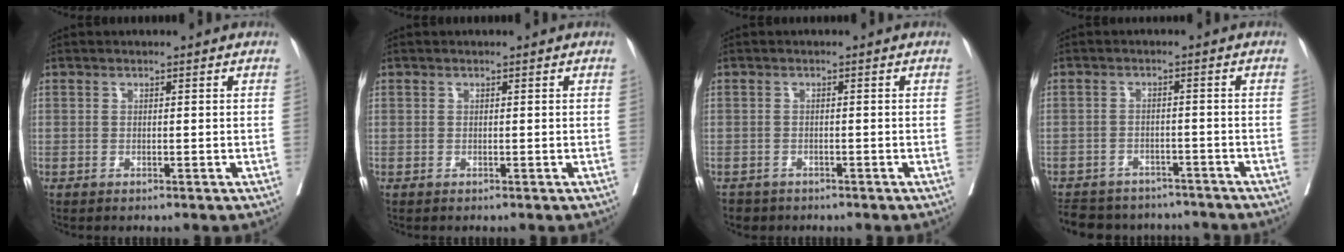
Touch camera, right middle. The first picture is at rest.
{"total": 0.0}
{"total": 3.0, "force": [-2.5, 1.7, 0.3], "torque": [-0.011, -0.001, -0.039]}
{"total": 14.2, "force": [-12.5, 5.4, 4.0], "torque": [-0.098, 0.006, -0.161]}